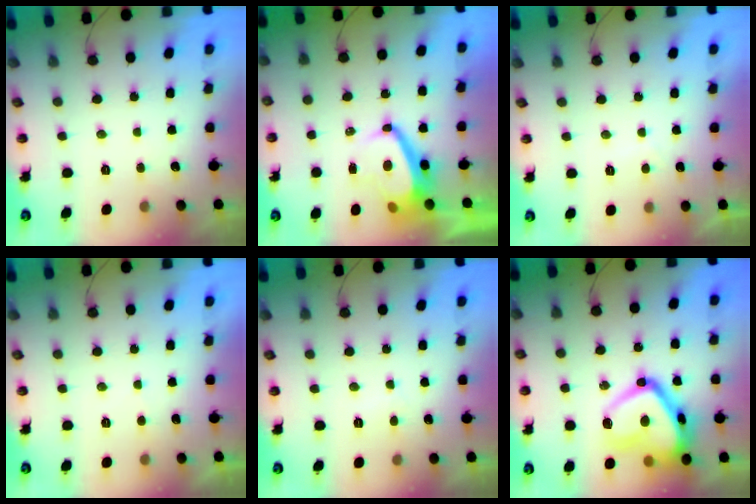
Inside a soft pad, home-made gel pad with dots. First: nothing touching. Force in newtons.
{"total": 6.2, "press": 6.2, "slide": 0.5}
{"total": 0.9, "press": 0.7, "slide": 0.5}
{"total": 0.0}
{"total": 2.7, "press": 2.7, "slide": 0.4}
{"total": 22.8, "press": 22.7, "slide": 1.8}